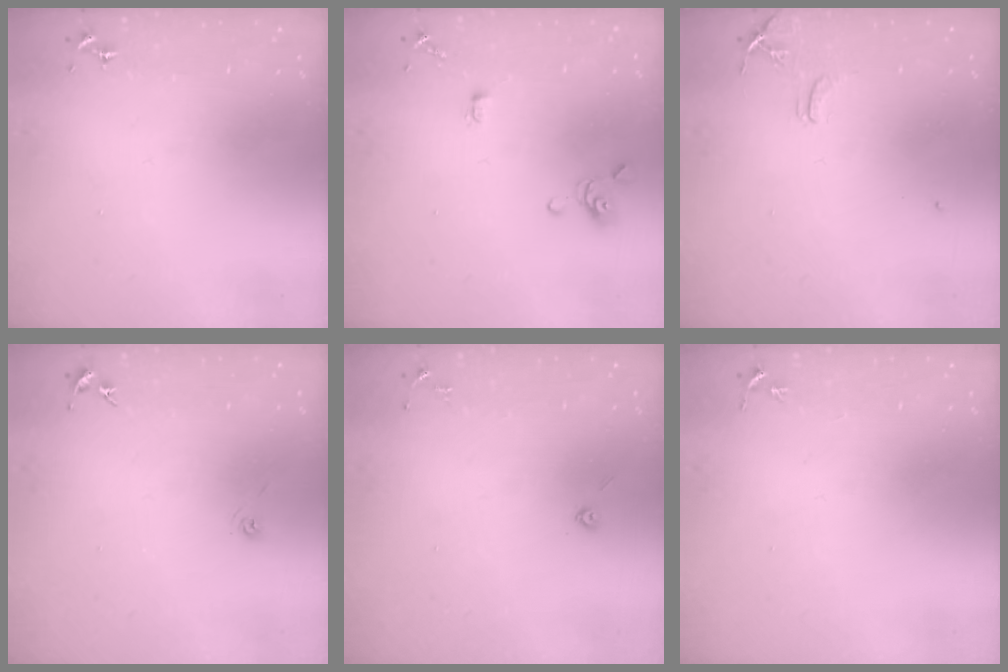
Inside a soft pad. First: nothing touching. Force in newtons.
{"total": 3.8, "press": 3.7, "slide": 0.9}
{"total": 7.1, "press": 7.0, "slide": 0.8}
{"total": 3.3, "press": 2.8, "slide": 1.7}
{"total": 3.4, "press": 3.3, "slide": 0.9}
{"total": 2.6, "press": 2.5, "slide": 0.3}